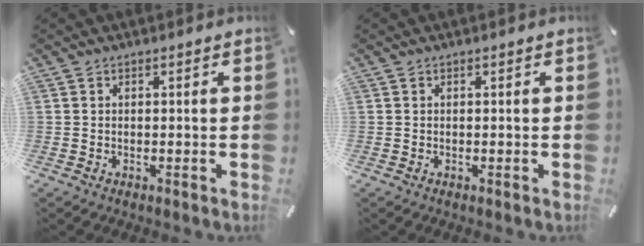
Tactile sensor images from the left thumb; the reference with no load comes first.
{"total": 0.0}